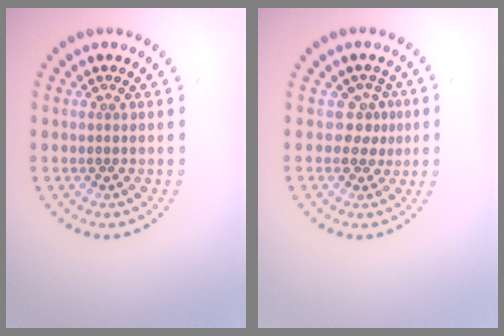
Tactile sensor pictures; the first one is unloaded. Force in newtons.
{"total": 2.2, "press": 1.5, "slide": 1.6}